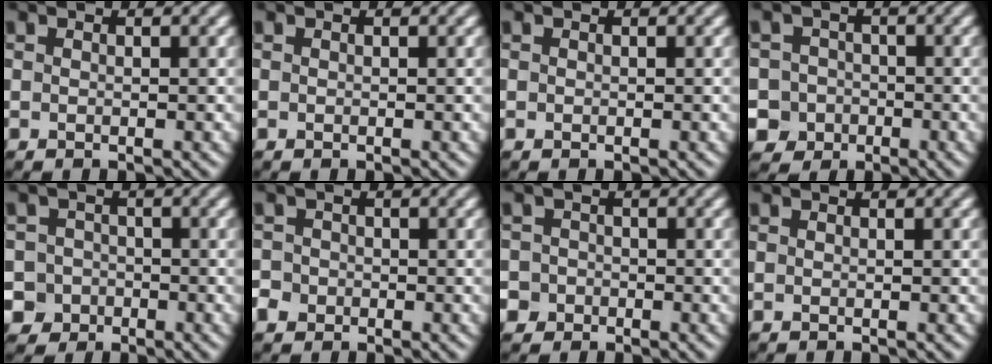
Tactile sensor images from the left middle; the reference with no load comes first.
{"total": 0.0}
{"total": 0.0}
{"total": 5.8, "force": [-2.3, 5.3, 0.8], "torque": [-0.001, 0.004, -0.065]}
{"total": 5.2, "force": [-2.2, 4.7, 0.6], "torque": [0.009, 0.004, -0.062]}
{"total": 2.1, "force": [-0.8, 1.9, 0.5], "torque": [-0.001, 0.002, -0.017]}
{"total": 3.5, "force": [-1.4, 3.2, 0.5], "torque": [0.014, 0.007, -0.048]}
{"total": 0.0}